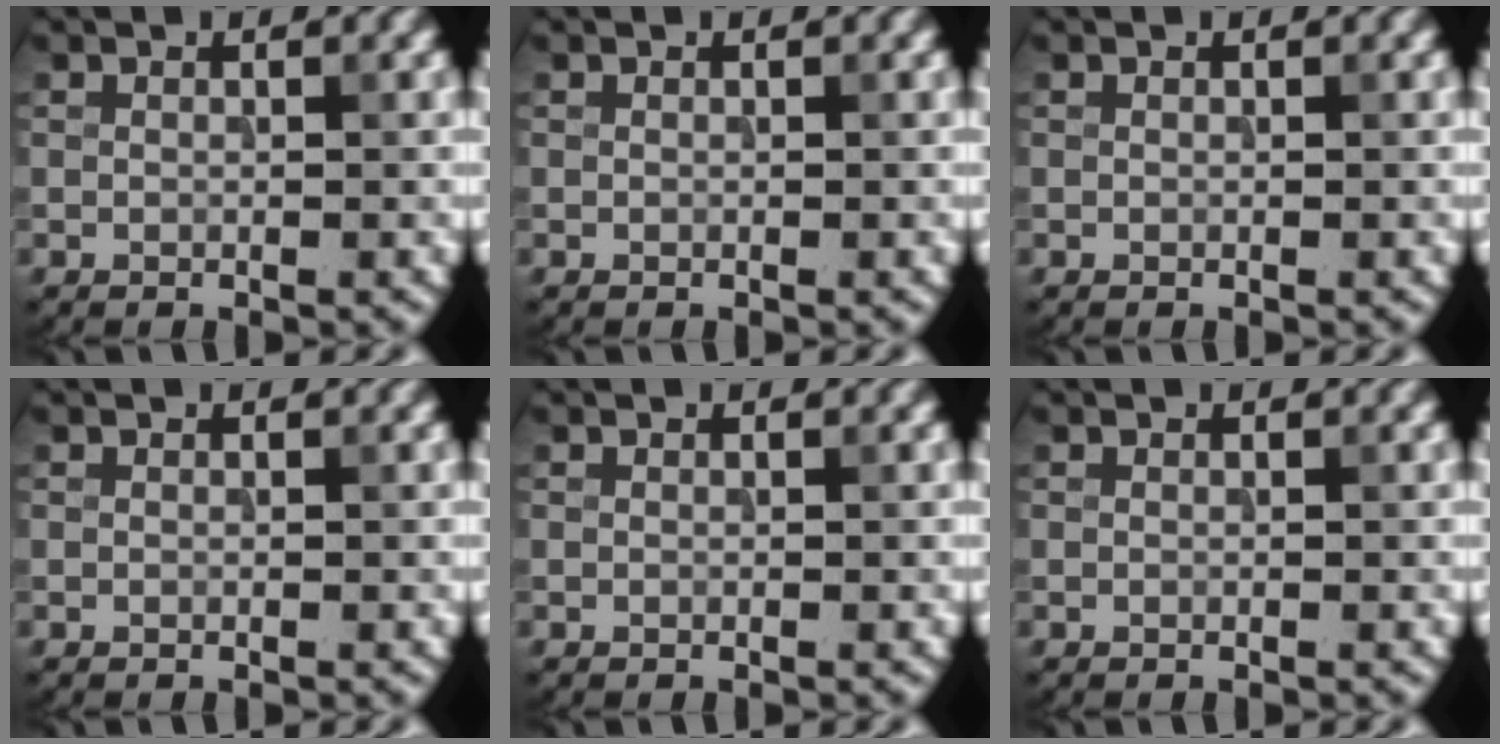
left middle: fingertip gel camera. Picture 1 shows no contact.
{"total": 0.0}
{"total": 0.0}
{"total": 0.0}
{"total": 0.0}
{"total": 0.0}